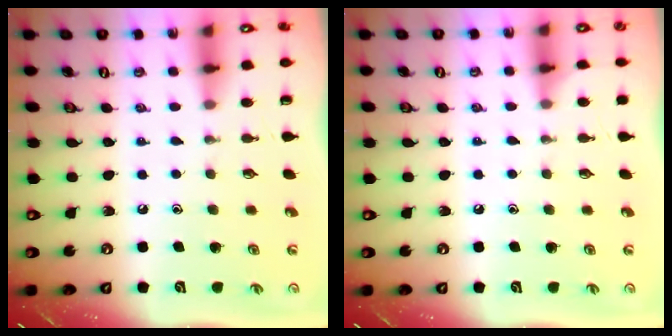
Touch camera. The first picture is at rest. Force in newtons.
{"total": 3.2, "press": 3.2, "slide": 0.5}